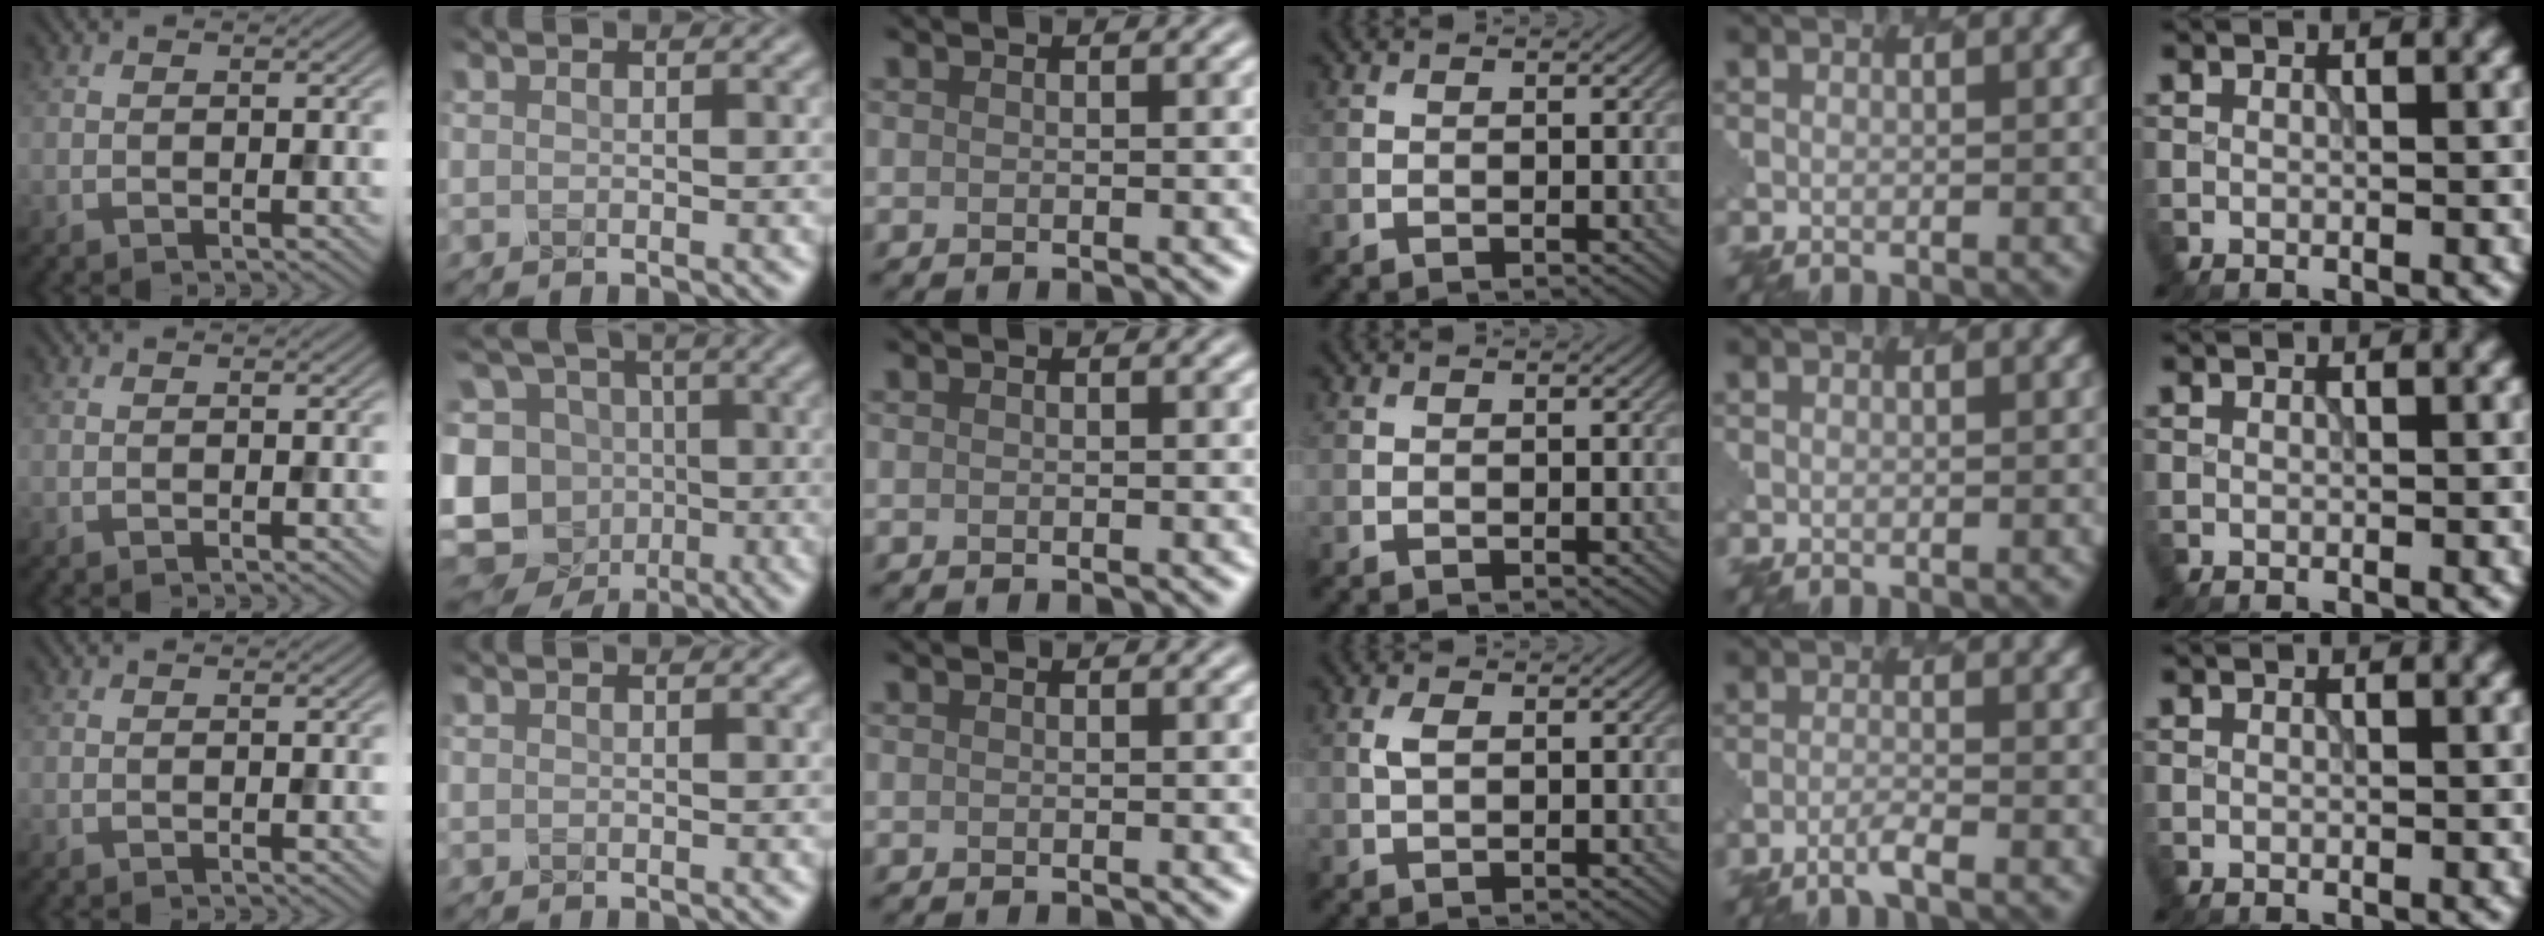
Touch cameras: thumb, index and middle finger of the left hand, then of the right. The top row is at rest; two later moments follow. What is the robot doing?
{"motion": "extract", "object": "pen bag"}